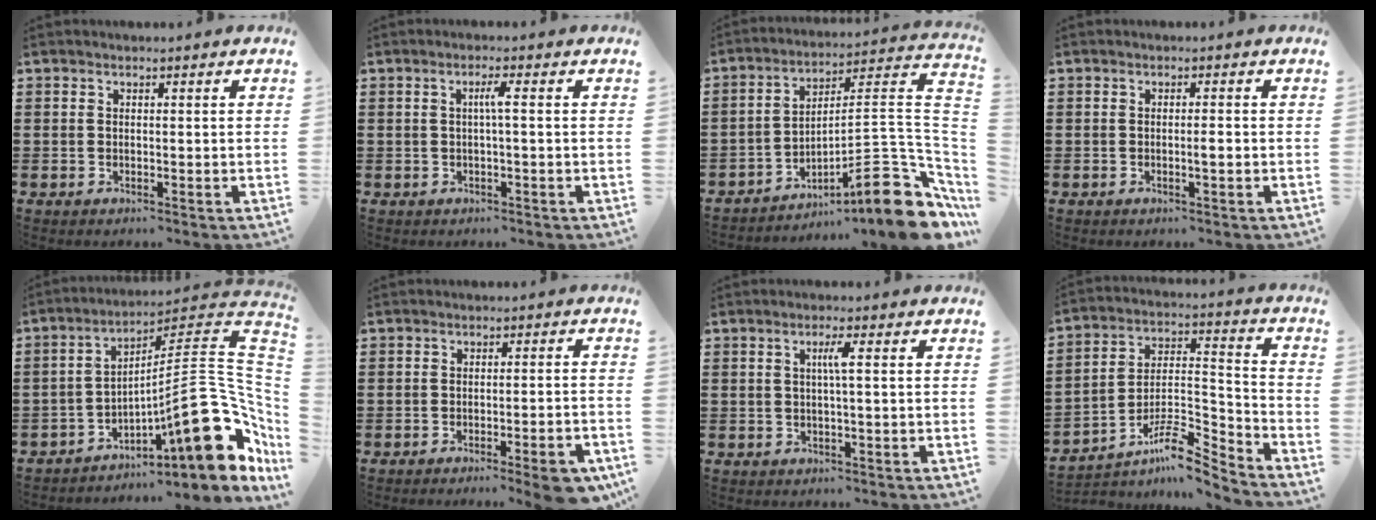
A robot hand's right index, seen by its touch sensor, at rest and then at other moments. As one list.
[{"total": 2.1, "force": [0.0, -0.2, 2.1], "torque": [-0.040, -0.002, -0.004]}, {"total": 11.7, "force": [-7.0, 2.1, 9.2], "torque": [-0.122, -0.008, -0.130]}, {"total": 1.7, "force": [-0.4, 0.1, 1.6], "torque": [-0.028, -0.001, -0.008]}, {"total": 18.3, "force": [-5.7, 5.9, 16.4], "torque": [-0.231, -0.004, -0.096]}, {"total": 4.4, "force": [-3.3, 0.0, 2.9], "torque": [-0.042, -0.008, -0.054]}, {"total": 2.3, "force": [0.3, -0.2, 2.3], "torque": [-0.045, -0.002, 0.001]}, {"total": 8.7, "force": [-6.6, 2.2, 5.2], "torque": [-0.086, 0.005, -0.126]}]